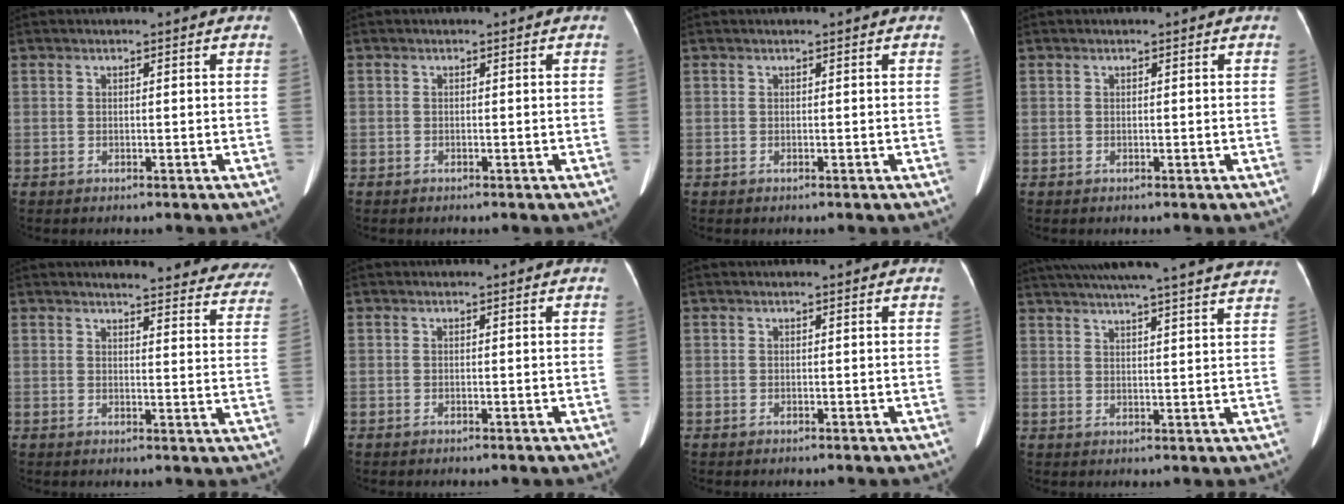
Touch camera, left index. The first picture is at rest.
{"total": 0.6, "force": [-0.3, 0.5, -0.1], "torque": [0.002, 0.007, -0.007]}
{"total": 0.0}
{"total": 0.0}
{"total": 20.9, "force": [19.6, 3.6, 6.2], "torque": [-0.055, -0.070, 0.205]}
{"total": 0.0}
{"total": 0.8, "force": [0.8, 0.2, 0.2], "torque": [-0.007, 0.019, 0.006]}
{"total": 28.8, "force": [26.1, 1.5, 12.2], "torque": [-0.205, -0.016, 0.327]}